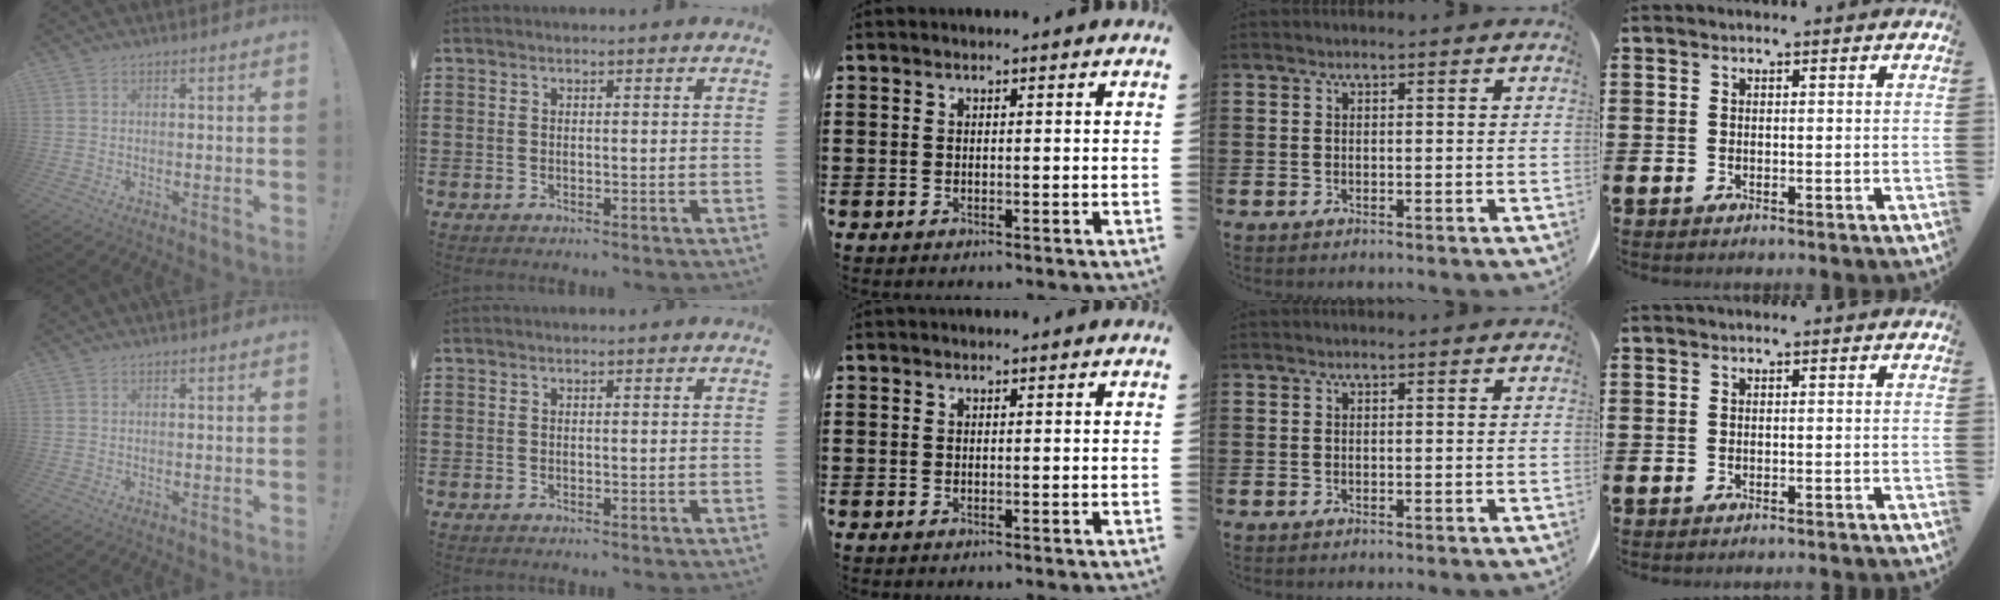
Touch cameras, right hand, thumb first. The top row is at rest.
{}